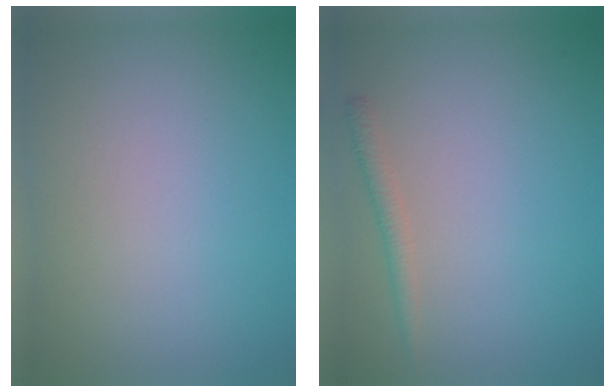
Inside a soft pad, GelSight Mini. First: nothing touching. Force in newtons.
{"total": 1.4, "press": 1.4, "slide": 0.1}